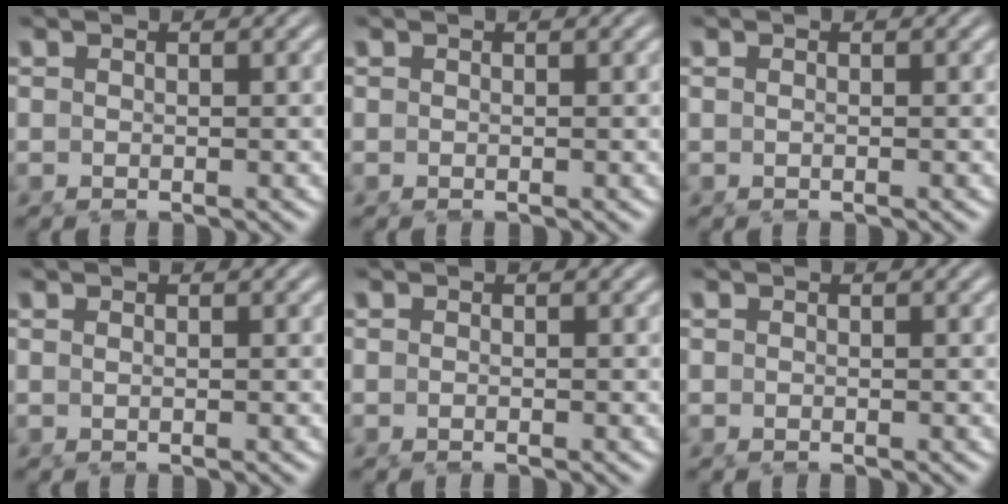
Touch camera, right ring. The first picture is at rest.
{"total": 0.0}
{"total": 0.7, "force": [-0.2, -0.6, 0.2], "torque": [-0.003, -0.005, 0.001]}
{"total": 1.0, "force": [-0.1, -0.9, 0.3], "torque": [-0.001, -0.007, 0.004]}
{"total": 0.5, "force": [-0.4, -0.1, 0.3], "torque": [-0.006, -0.001, -0.008]}
{"total": 0.0}